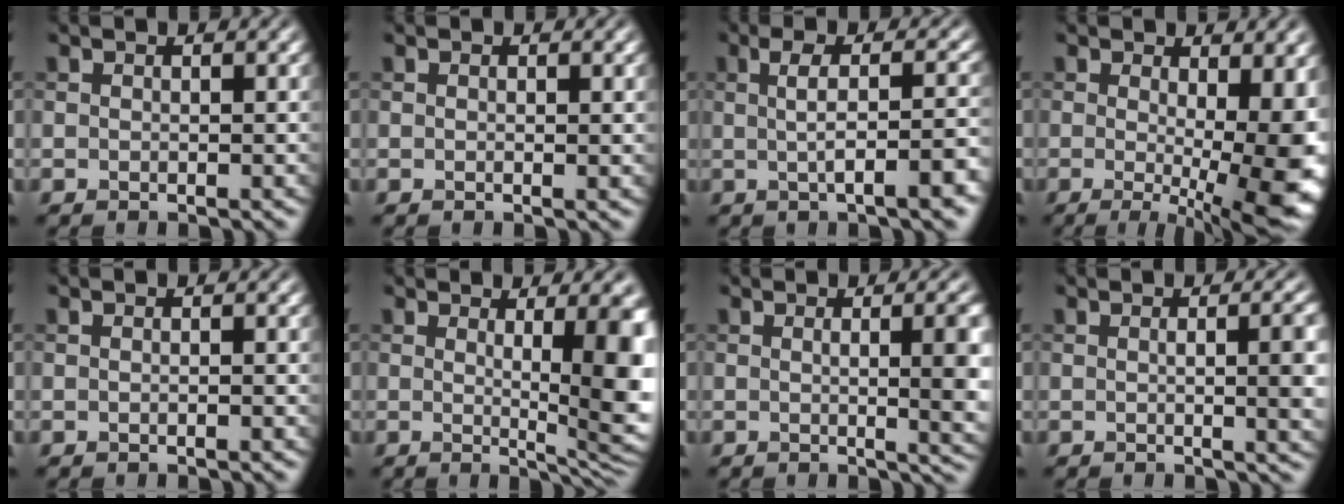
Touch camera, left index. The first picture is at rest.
{"total": 0.6, "force": [0.2, 0.2, 0.6], "torque": [-0.006, -0.002, 0.002]}
{"total": 6.4, "force": [-0.6, 1.9, 6.1], "torque": [-0.071, 0.005, -0.006]}
{"total": 11.5, "force": [-0.8, 3.5, 10.9], "torque": [-0.134, -0.011, -0.002]}
{"total": 0.6, "force": [-0.2, 0.1, 0.5], "torque": [-0.010, 0.000, -0.005]}
{"total": 8.5, "force": [0.7, 2.2, 8.2], "torque": [-0.085, -0.008, 0.014]}
{"total": 6.2, "force": [0.3, 2.0, 5.9], "torque": [-0.049, 0.002, 0.003]}
{"total": 4.8, "force": [0.1, 1.5, 4.5], "torque": [-0.043, 0.004, 0.001]}